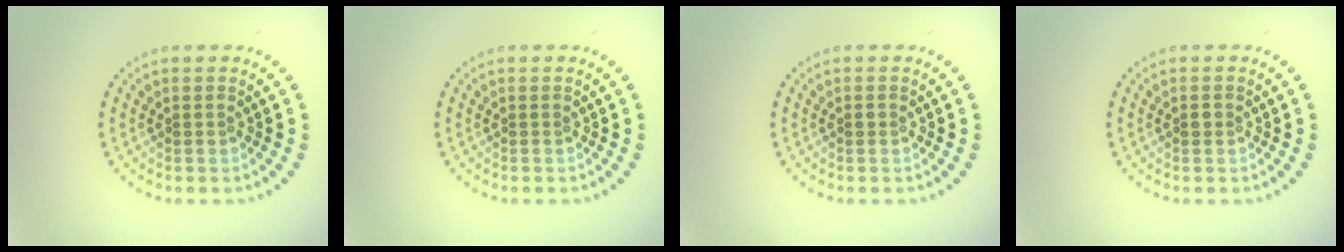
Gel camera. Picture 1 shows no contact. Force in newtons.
{"total": 0.0}
{"total": 0.6, "press": 0.6, "slide": 0.0}
{"total": 1.0, "press": 1.0, "slide": 0.0}